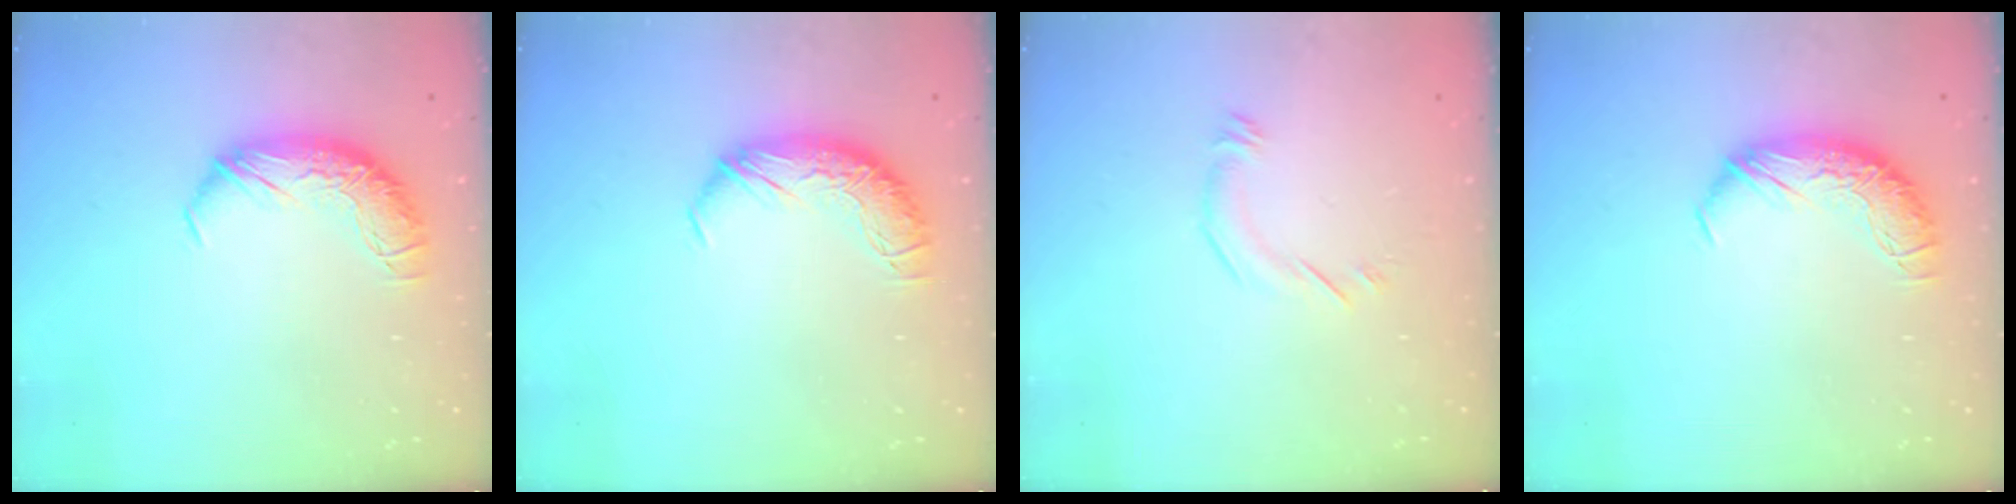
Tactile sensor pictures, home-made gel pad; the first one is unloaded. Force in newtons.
{"total": 0.0}
{"total": 6.4, "press": 6.3, "slide": 0.5}
{"total": 0.0}